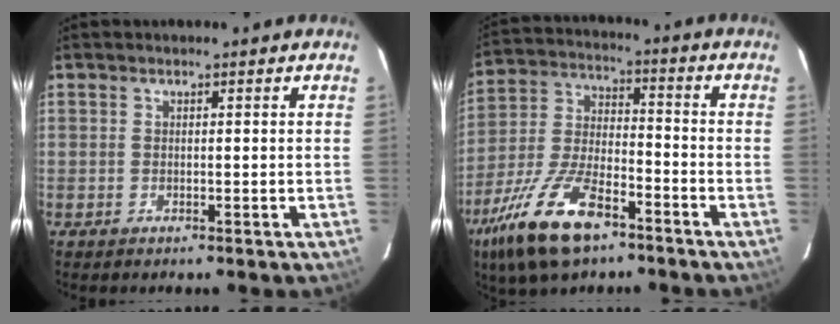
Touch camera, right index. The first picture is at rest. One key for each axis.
{"total": 17.5, "fx": -11.0, "fy": 6.9, "fz": 11.9, "tx": -0.260, "ty": -0.022, "tz": -0.207}